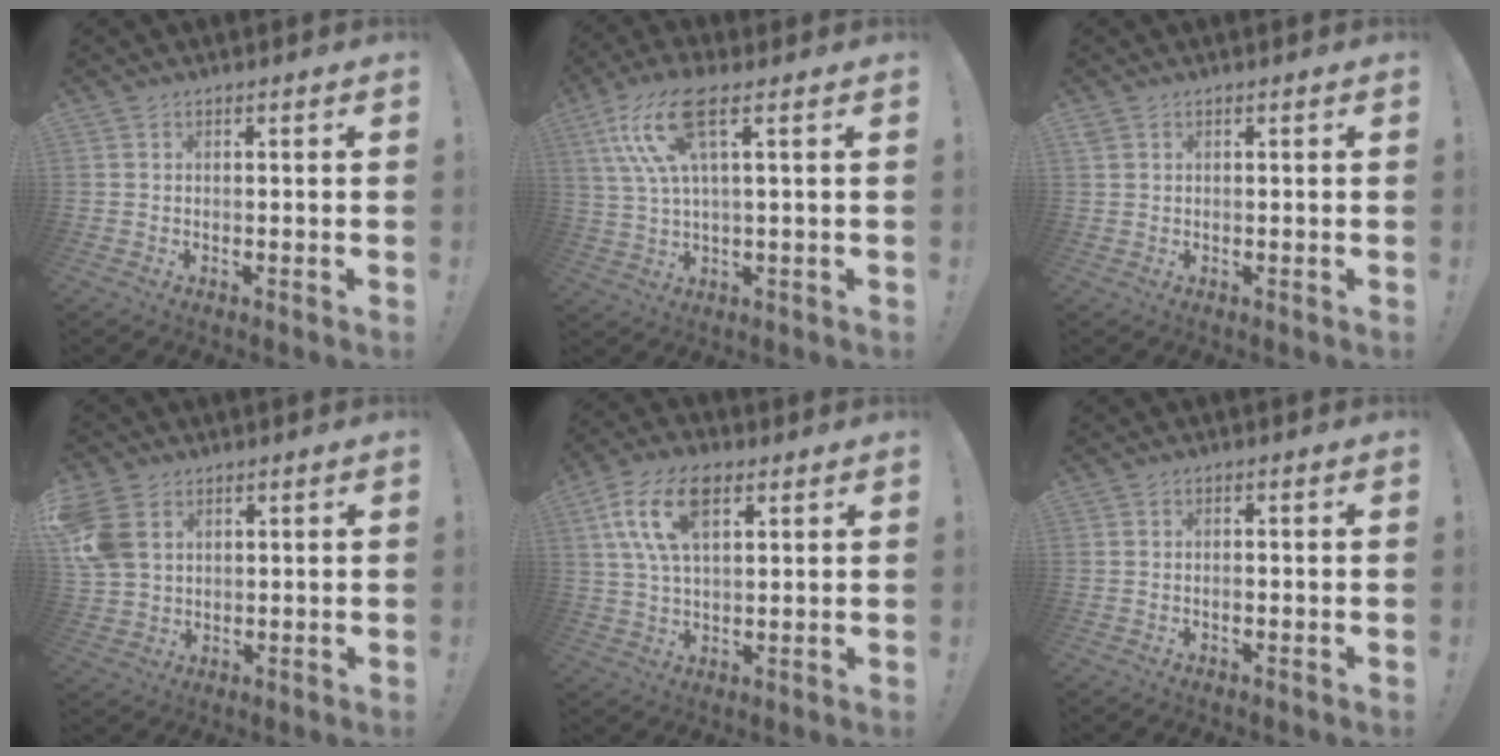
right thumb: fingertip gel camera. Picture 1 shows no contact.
{"total": 13.7, "force": [5.6, 4.3, 11.7], "torque": [-0.227, -0.006, 0.098]}
{"total": 1.3, "force": [0.7, 1.0, 0.6], "torque": [-0.017, 0.005, 0.014]}
{"total": 9.8, "force": [3.5, 7.4, 5.4], "torque": [-0.122, -0.004, 0.074]}
{"total": 13.7, "force": [5.8, 7.3, 10.1], "torque": [-0.186, -0.007, 0.106]}
{"total": 0.8, "force": [-0.5, 0.4, 0.5], "torque": [-0.009, 0.002, -0.009]}